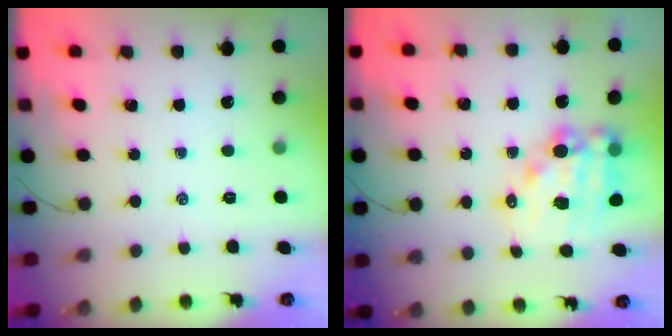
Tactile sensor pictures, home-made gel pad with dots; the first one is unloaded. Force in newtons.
{"total": 14.5, "press": 14.1, "slide": 3.4}